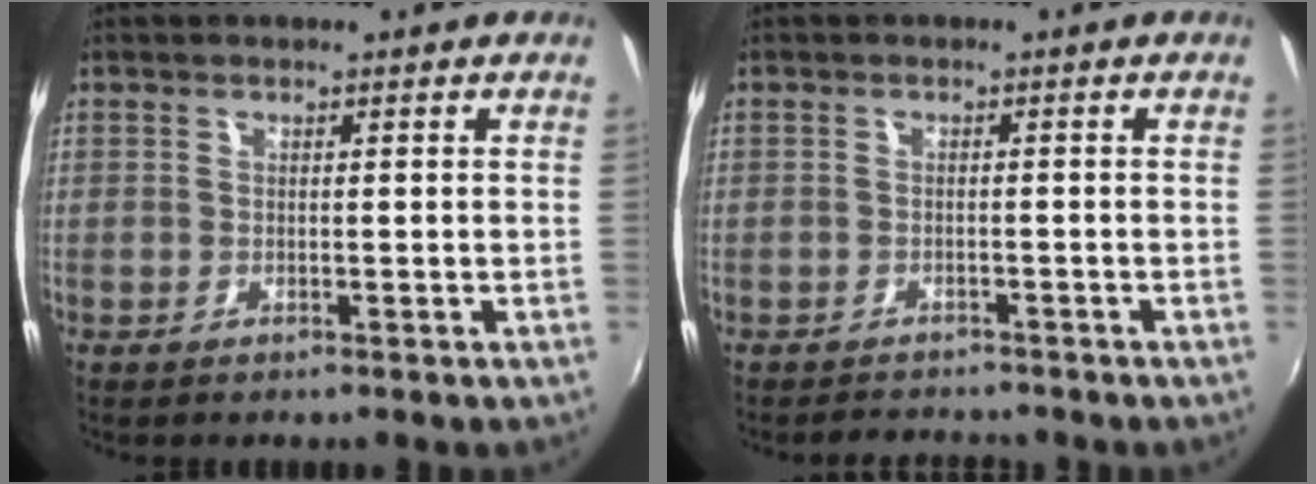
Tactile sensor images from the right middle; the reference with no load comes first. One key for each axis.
{"total": 3.7, "fx": -3.5, "fy": 1.0, "fz": 0.6, "tx": -0.021, "ty": 0.001, "tz": -0.053}